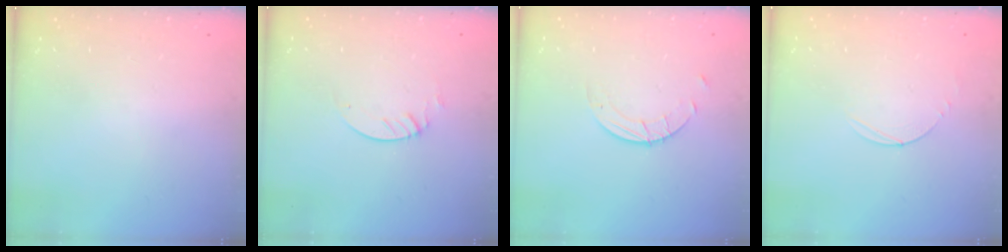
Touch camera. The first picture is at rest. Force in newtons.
{"total": 2.3, "press": 2.3, "slide": 0.2}
{"total": 2.6, "press": 2.6, "slide": 0.2}
{"total": 3.0, "press": 3.0, "slide": 0.3}